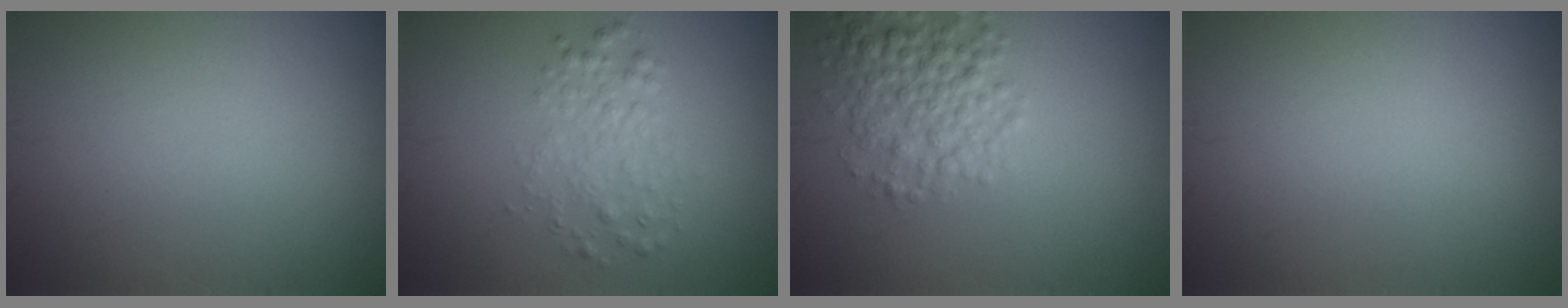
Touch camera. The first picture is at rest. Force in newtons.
{"total": 2.5, "press": 2.5, "slide": 0.0}
{"total": 4.5, "press": 4.5, "slide": 0.1}
{"total": 0.0}